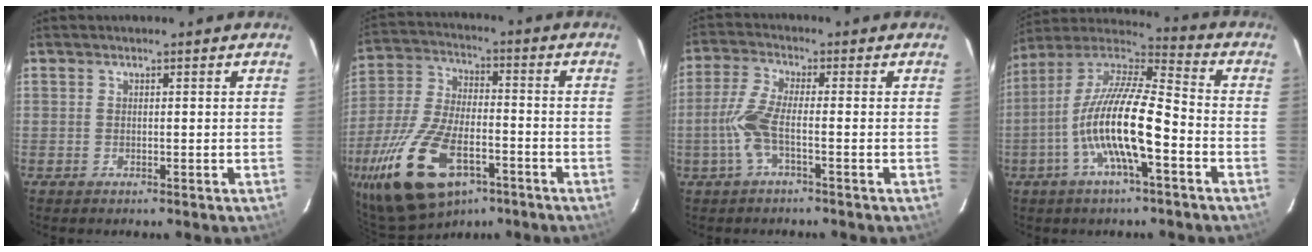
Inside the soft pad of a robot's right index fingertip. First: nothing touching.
{"total": 19.9, "force": [-10.4, 9.5, 14.1], "torque": [-0.307, -0.029, -0.184]}
{"total": 6.5, "force": [-2.0, 1.0, 6.1], "torque": [-0.142, 0.003, -0.040]}
{"total": 16.4, "force": [-5.4, 3.4, 15.1], "torque": [-0.286, -0.007, -0.109]}